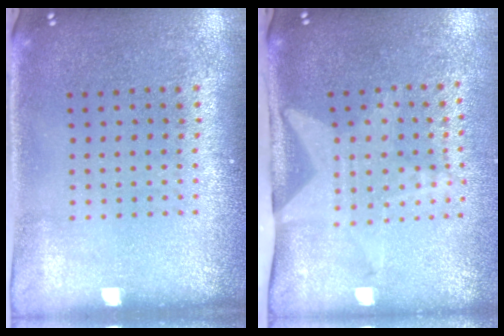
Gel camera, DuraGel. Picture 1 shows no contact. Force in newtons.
{"total": 2.0, "press": 1.5, "slide": 1.3}